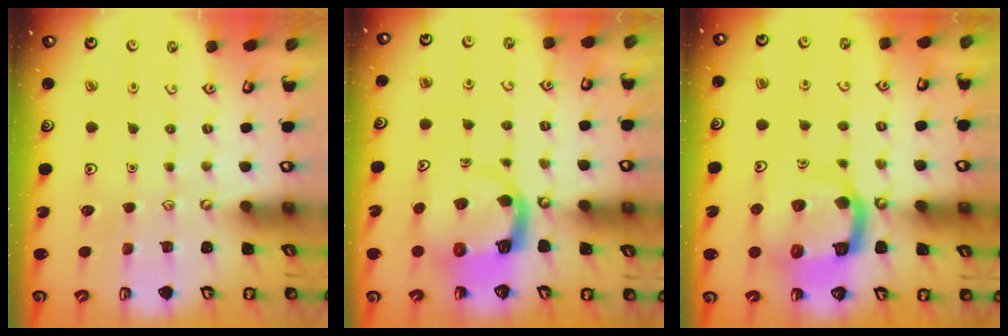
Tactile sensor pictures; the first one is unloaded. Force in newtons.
{"total": 6.4, "press": 6.4, "slide": 0.7}
{"total": 12.1, "press": 12.0, "slide": 1.4}